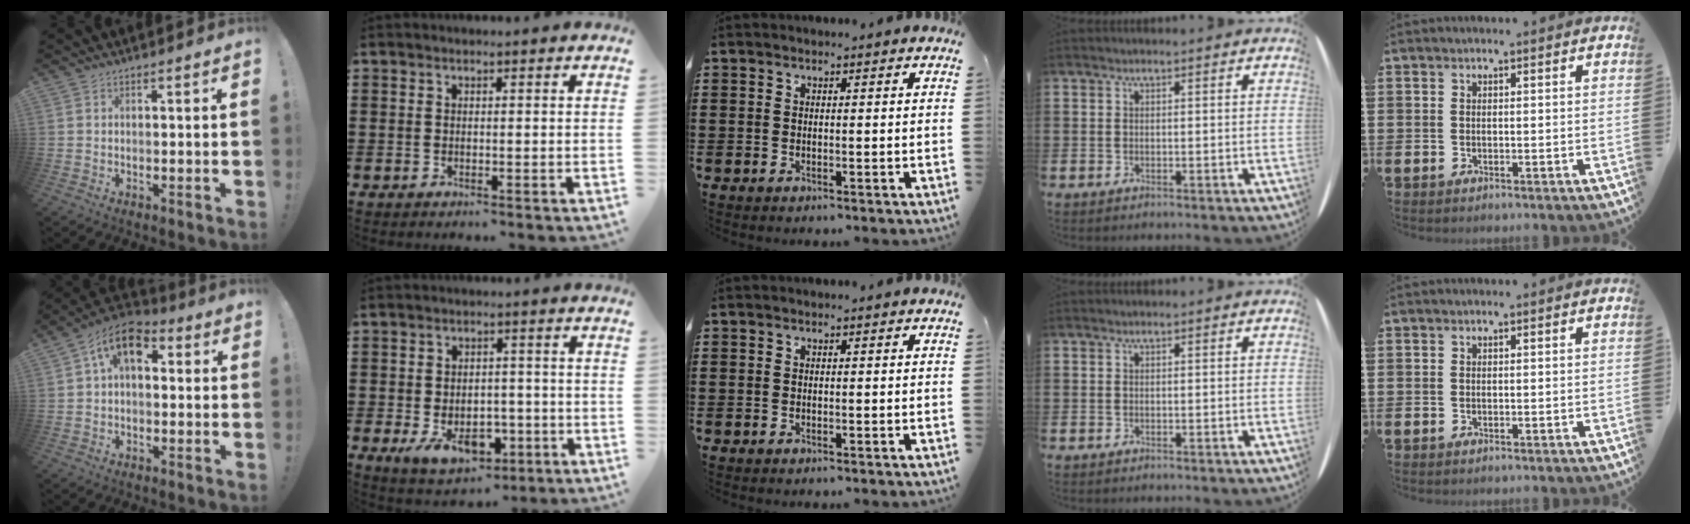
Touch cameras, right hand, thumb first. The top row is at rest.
{"thumb": {"total": 10.4, "force": [3.4, 6.3, 7.5], "torque": [-0.129, 0.004, 0.066]}, "index": {"total": 7.4, "force": [-3.0, 4.5, 5.0], "torque": [-0.085, 0.001, -0.056]}}